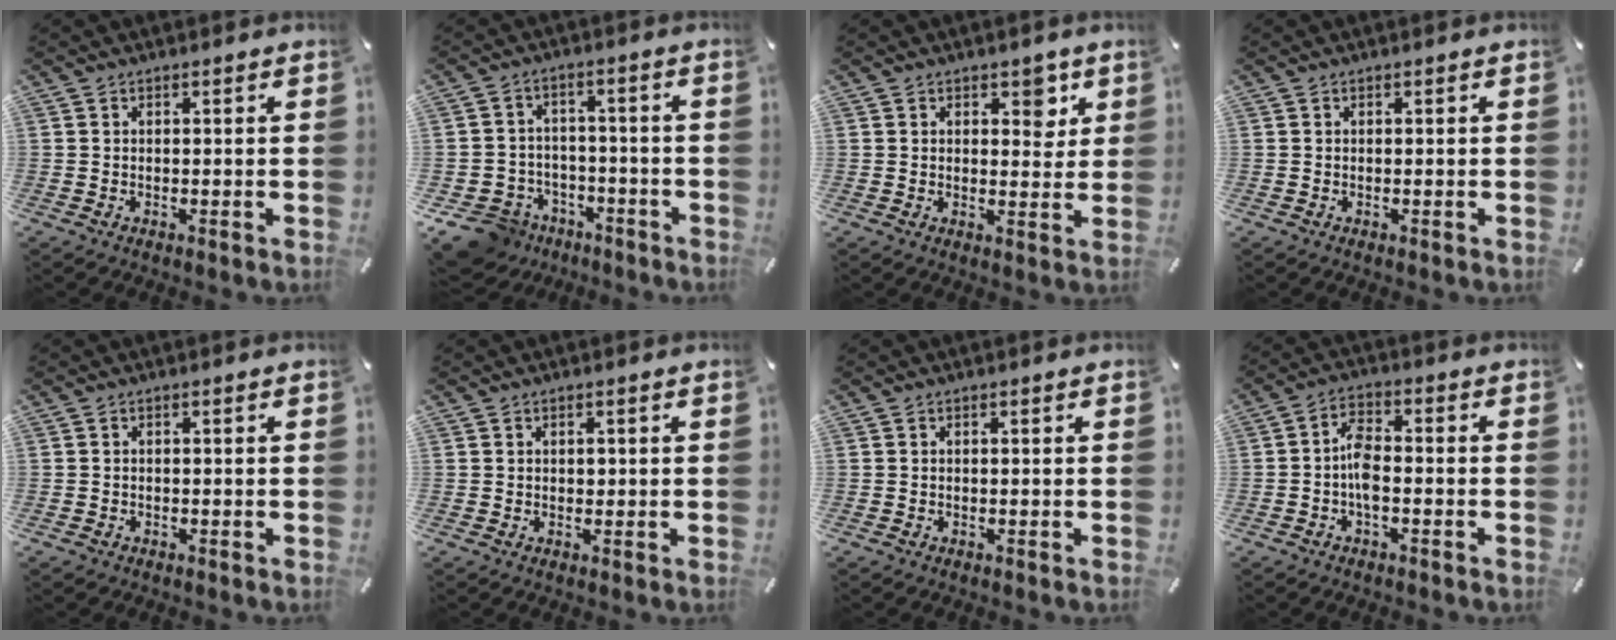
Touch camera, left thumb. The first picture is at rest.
{"total": 8.7, "force": [-6.0, 6.1, 1.6], "torque": [-0.040, 0.042, -0.109]}
{"total": 5.2, "force": [2.2, 3.2, 3.4], "torque": [-0.026, -0.009, 0.029]}
{"total": 0.0}
{"total": 0.7, "force": [-0.5, 0.5, 0.2], "torque": [-0.003, 0.001, -0.011]}
{"total": 1.0, "force": [0.1, 0.7, 0.6], "torque": [-0.005, -0.001, -0.001]}
{"total": 0.0}
{"total": 5.7, "force": [-1.6, 2.8, 4.7], "torque": [-0.092, 0.009, -0.029]}